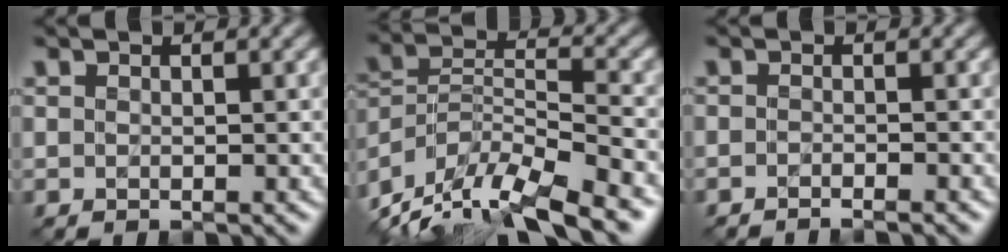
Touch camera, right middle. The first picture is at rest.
{"total": 12.5, "force": [-10.4, 3.4, 5.9], "torque": [-0.108, 0.003, -0.173]}
{"total": 1.4, "force": [-1.3, 0.1, 0.4], "torque": [0.002, -0.008, -0.027]}